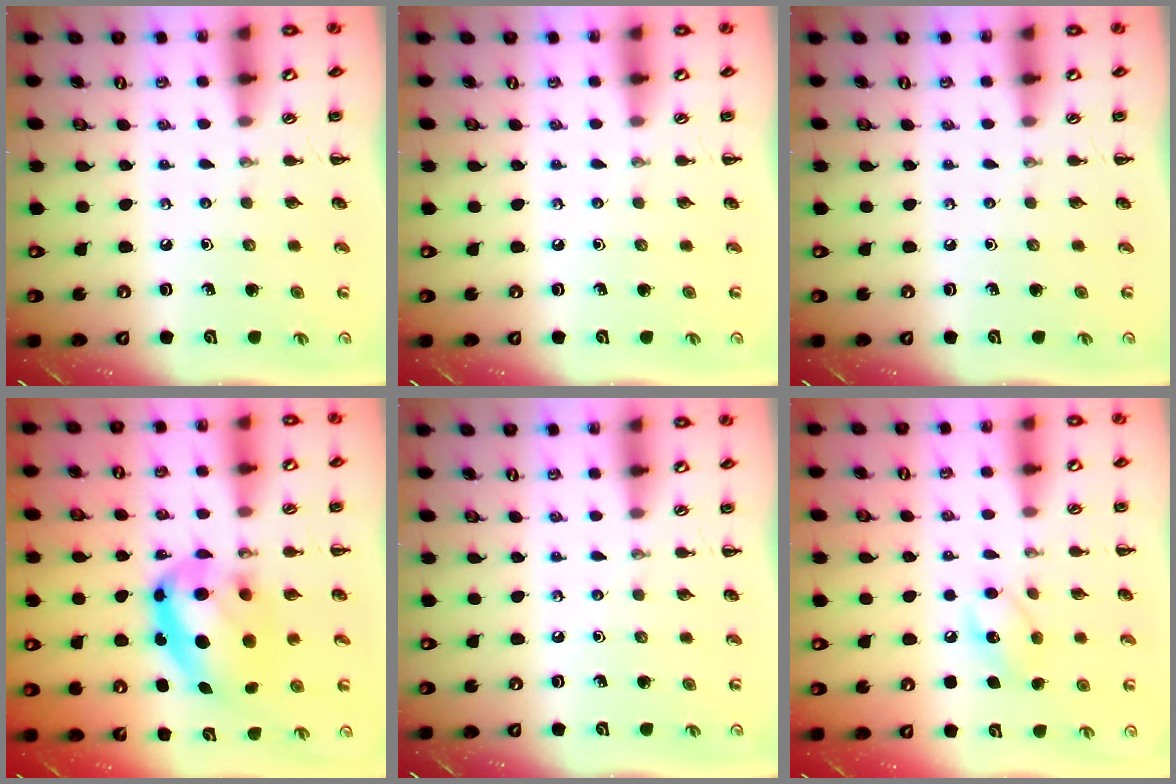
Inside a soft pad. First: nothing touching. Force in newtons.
{"total": 0.0}
{"total": 0.0}
{"total": 13.6, "press": 13.2, "slide": 2.9}
{"total": 0.0}
{"total": 8.8, "press": 8.7, "slide": 1.4}